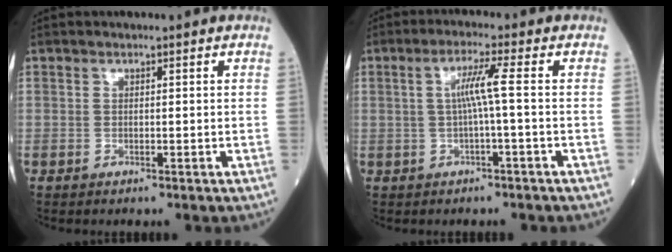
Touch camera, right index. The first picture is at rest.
{"total": 4.1, "force": [0.1, -0.8, 4.0], "torque": [-0.077, 0.010, 0.005]}